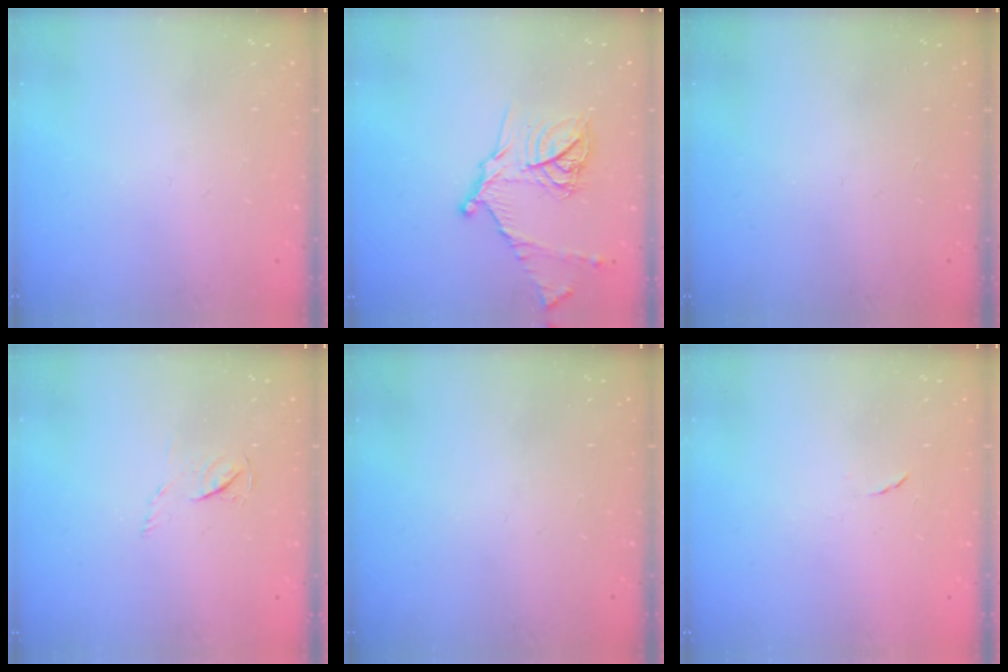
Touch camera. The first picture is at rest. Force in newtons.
{"total": 15.4, "press": 15.4, "slide": 1.1}
{"total": 0.0}
{"total": 3.9, "press": 3.9, "slide": 0.4}
{"total": 0.0}
{"total": 4.2, "press": 4.2, "slide": 0.5}